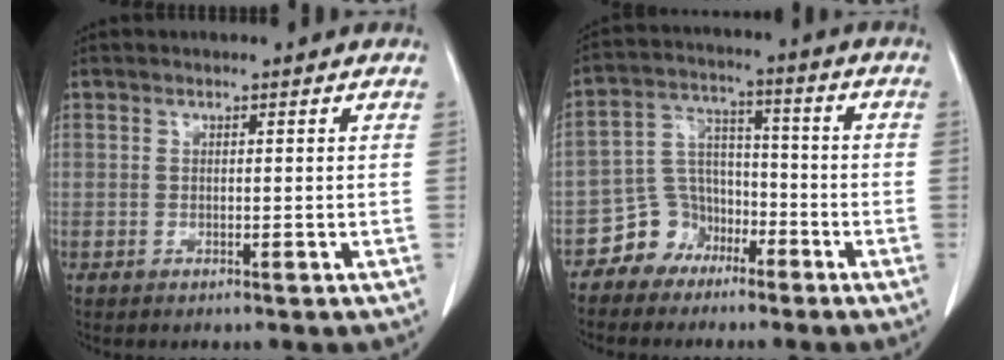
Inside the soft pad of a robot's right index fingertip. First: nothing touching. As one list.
[{"total": 7.4, "force": [-4.8, 5.5, 1.0], "torque": [-0.022, 0.026, -0.083]}]